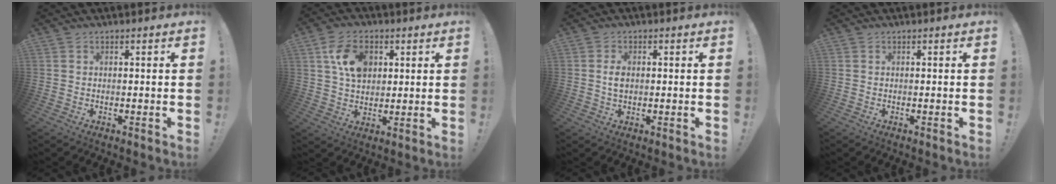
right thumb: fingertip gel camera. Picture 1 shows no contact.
{"total": 11.2, "force": [4.0, 8.0, 6.8], "torque": [-0.102, 0.002, 0.078]}
{"total": 3.2, "force": [0.0, 2.1, 2.5], "torque": [-0.034, 0.000, -0.003]}
{"total": 0.0}